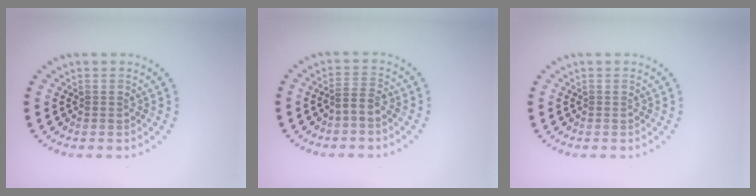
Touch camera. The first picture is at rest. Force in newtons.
{"total": 1.6, "press": 1.2, "slide": 1.0}
{"total": 0.0}